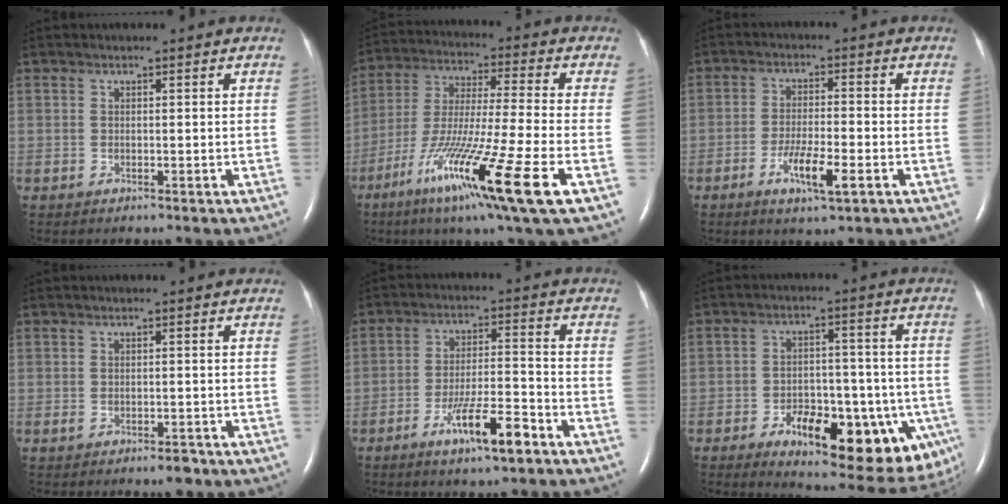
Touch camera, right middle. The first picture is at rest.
{"total": 19.0, "force": [-8.9, -0.4, 16.7], "torque": [-0.318, -0.053, -0.163]}
{"total": 6.3, "force": [-2.9, 0.9, 5.5], "torque": [-0.107, -0.008, -0.048]}
{"total": 2.2, "force": [-1.5, 0.3, 1.5], "torque": [-0.027, -0.002, -0.022]}
{"total": 8.8, "force": [-5.3, 1.0, 7.0], "torque": [-0.127, -0.006, -0.089]}
{"total": 19.2, "force": [-8.8, 7.7, 15.2], "torque": [-0.146, 0.010, -0.108]}